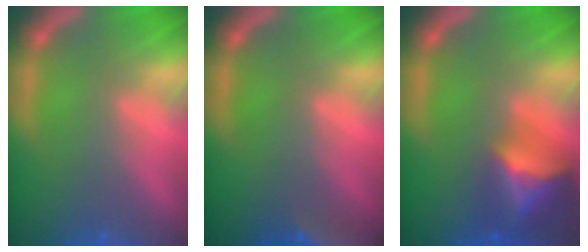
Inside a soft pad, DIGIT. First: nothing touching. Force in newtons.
{"total": 10.0}
{"total": 7.0}